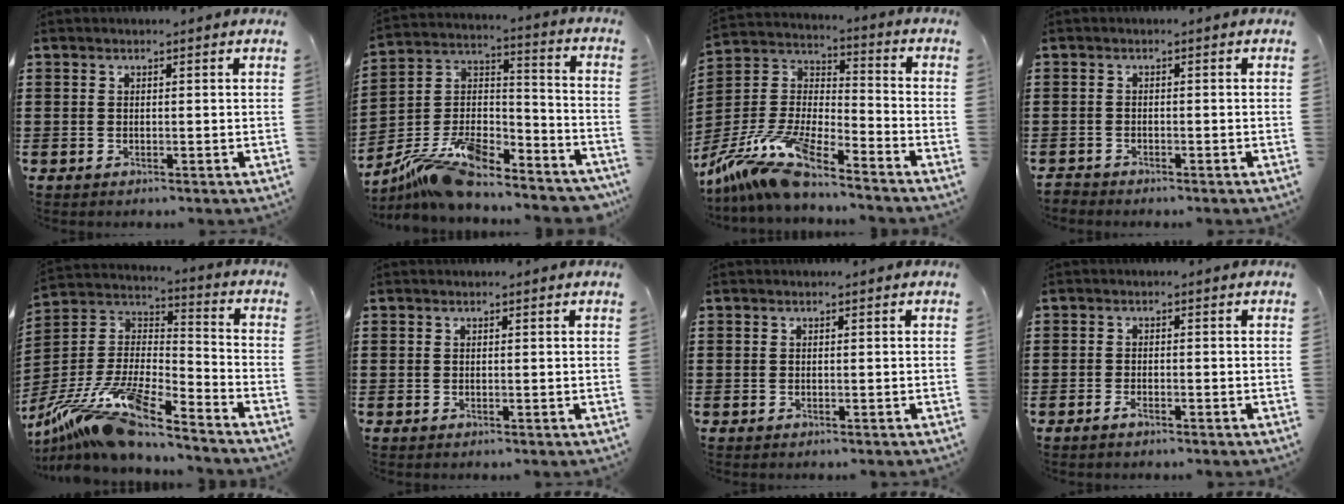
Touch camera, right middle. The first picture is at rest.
{"total": 12.7, "force": [-10.9, 3.3, 5.7], "torque": [-0.113, 0.021, -0.210]}
{"total": 12.8, "force": [-10.7, 1.7, 6.9], "torque": [-0.160, 0.009, -0.216]}
{"total": 1.3, "force": [-1.3, 0.3, -0.1], "torque": [-0.003, 0.002, -0.029]}
{"total": 16.1, "force": [-12.9, 1.8, 9.5], "torque": [-0.213, 0.012, -0.252]}
{"total": 0.0}
{"total": 0.0}
{"total": 1.4, "force": [-1.0, 0.4, 0.9], "torque": [-0.027, -0.006, -0.021]}